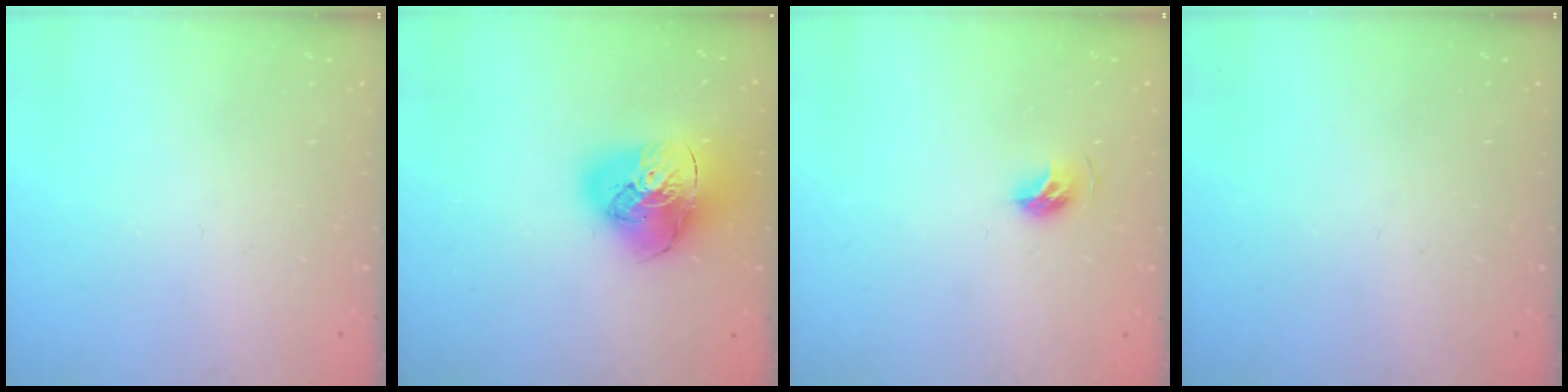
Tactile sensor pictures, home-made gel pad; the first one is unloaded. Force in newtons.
{"total": 17.1, "press": 17.0, "slide": 2.1}
{"total": 6.2, "press": 6.1, "slide": 1.2}
{"total": 0.0}